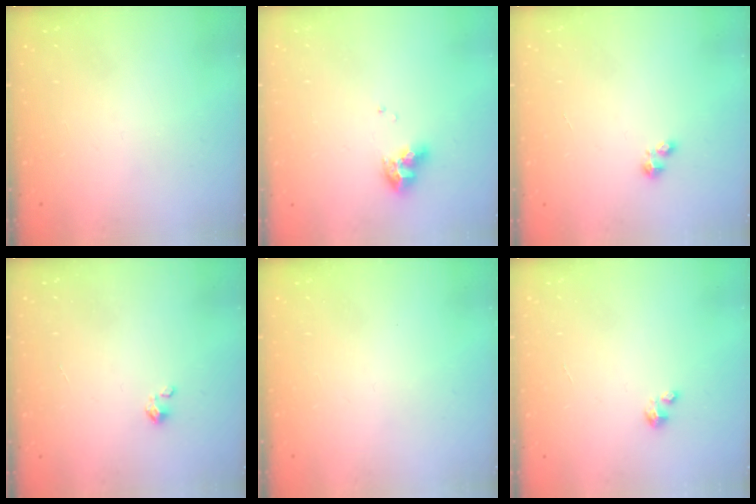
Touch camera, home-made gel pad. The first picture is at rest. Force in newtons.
{"total": 9.1, "press": 9.1, "slide": 1.1}
{"total": 1.9, "press": 1.8, "slide": 0.2}
{"total": 0.0}
{"total": 0.0}
{"total": 0.6, "press": 0.6, "slide": 0.3}